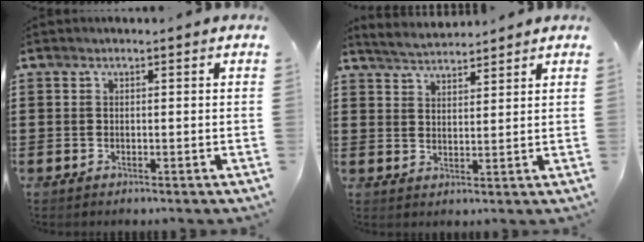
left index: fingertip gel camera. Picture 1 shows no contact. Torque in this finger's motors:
{"motor_torque": [0.19, 0.88, 0.00, 0.04]}